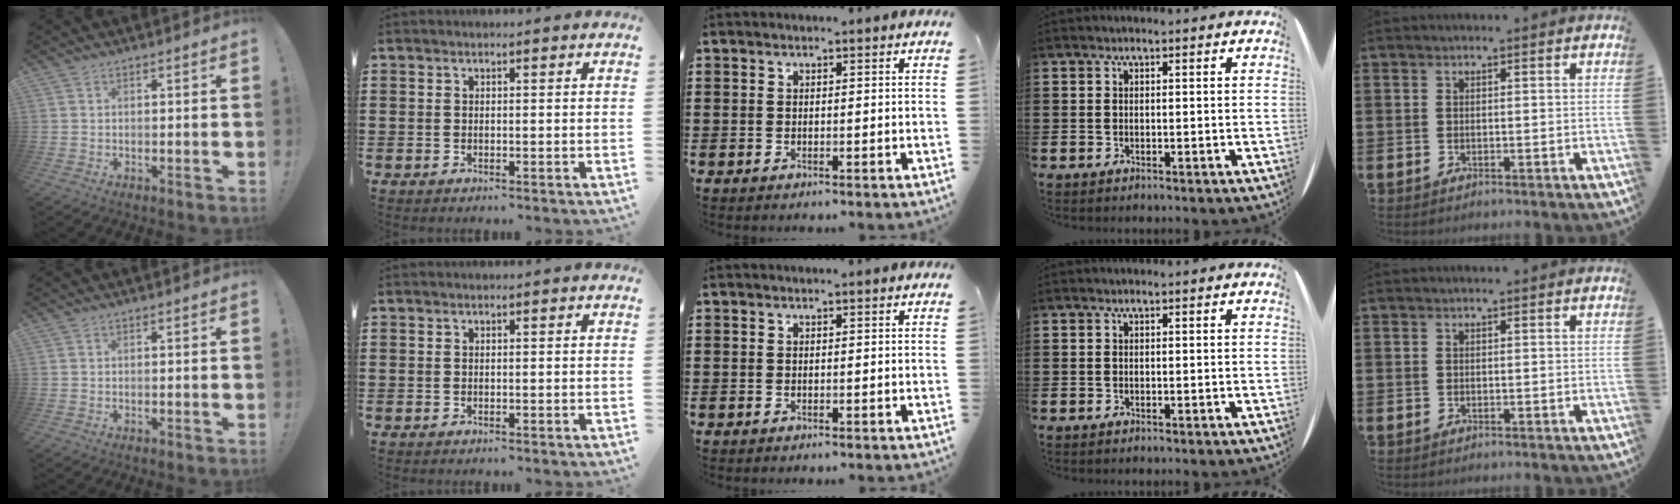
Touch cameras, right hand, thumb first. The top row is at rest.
{}